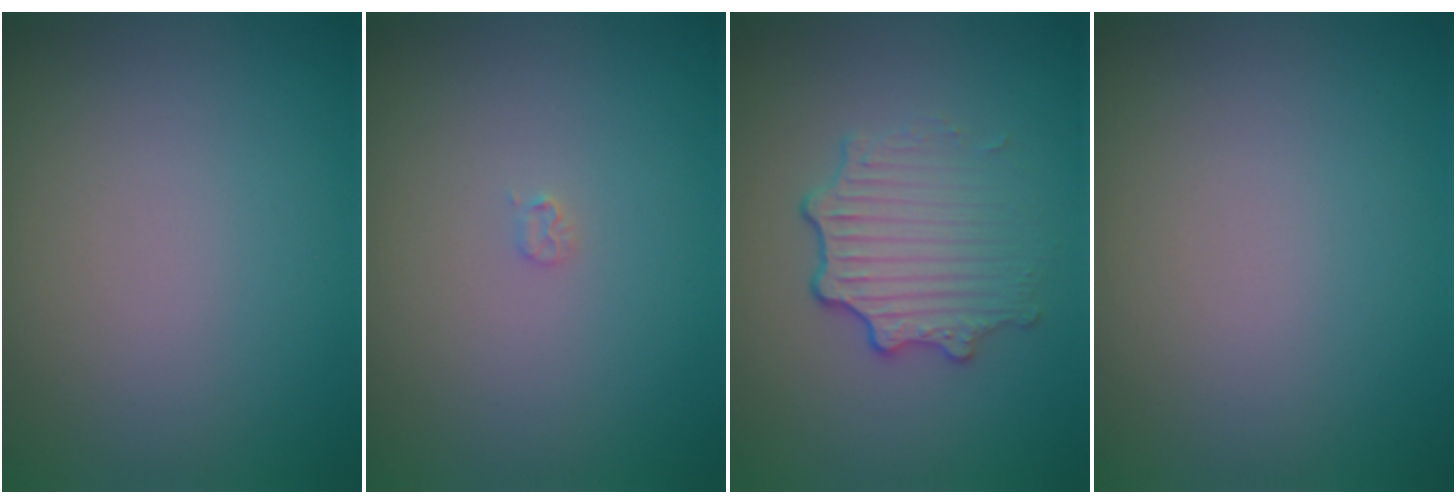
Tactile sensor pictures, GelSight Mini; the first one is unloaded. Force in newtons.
{"total": 0.5, "press": 0.5, "slide": 0.1}
{"total": 3.4, "press": 2.7, "slide": 2.0}
{"total": 0.0}